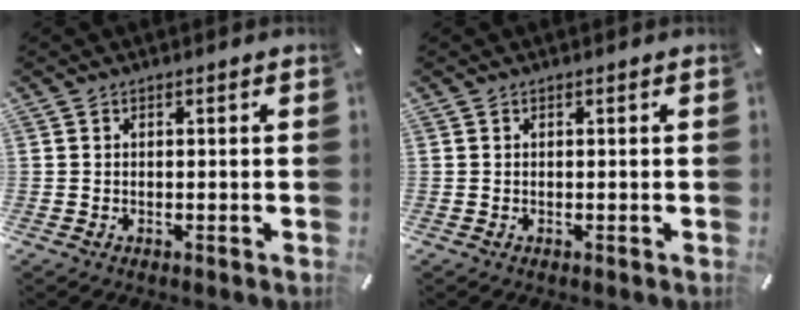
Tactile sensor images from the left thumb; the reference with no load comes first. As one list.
[{"total": 0.0}]